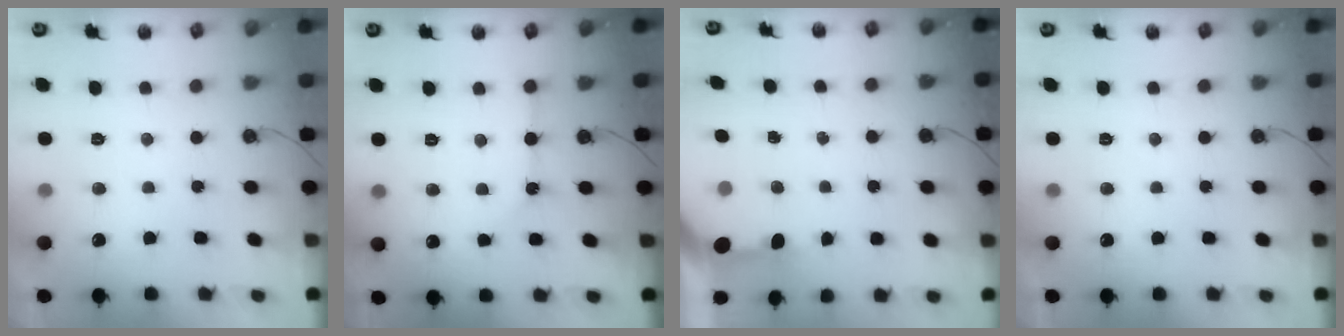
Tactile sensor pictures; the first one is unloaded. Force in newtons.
{"total": 2.0, "press": 2.0, "slide": 0.1}
{"total": 3.4, "press": 3.4, "slide": 0.4}
{"total": 0.0}